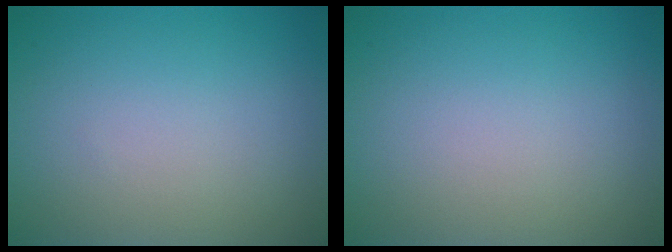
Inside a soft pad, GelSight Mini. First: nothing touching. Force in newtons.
{"total": 0.0}